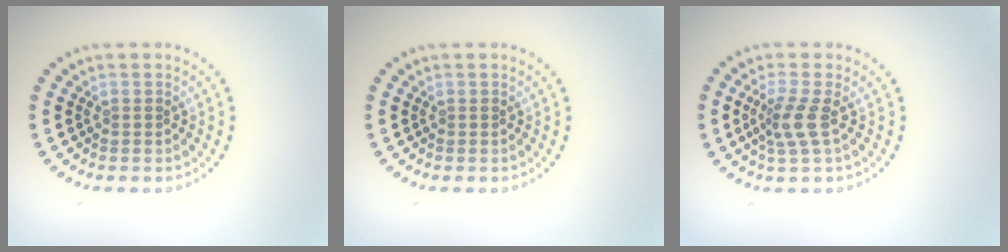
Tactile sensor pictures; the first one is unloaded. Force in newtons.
{"total": 0.0}
{"total": 2.4, "press": 1.9, "slide": 1.6}